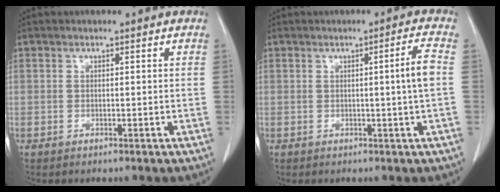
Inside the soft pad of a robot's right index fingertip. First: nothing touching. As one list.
[{"total": 3.6, "force": [-0.1, -1.0, 3.5], "torque": [-0.052, -0.003, 0.000]}]